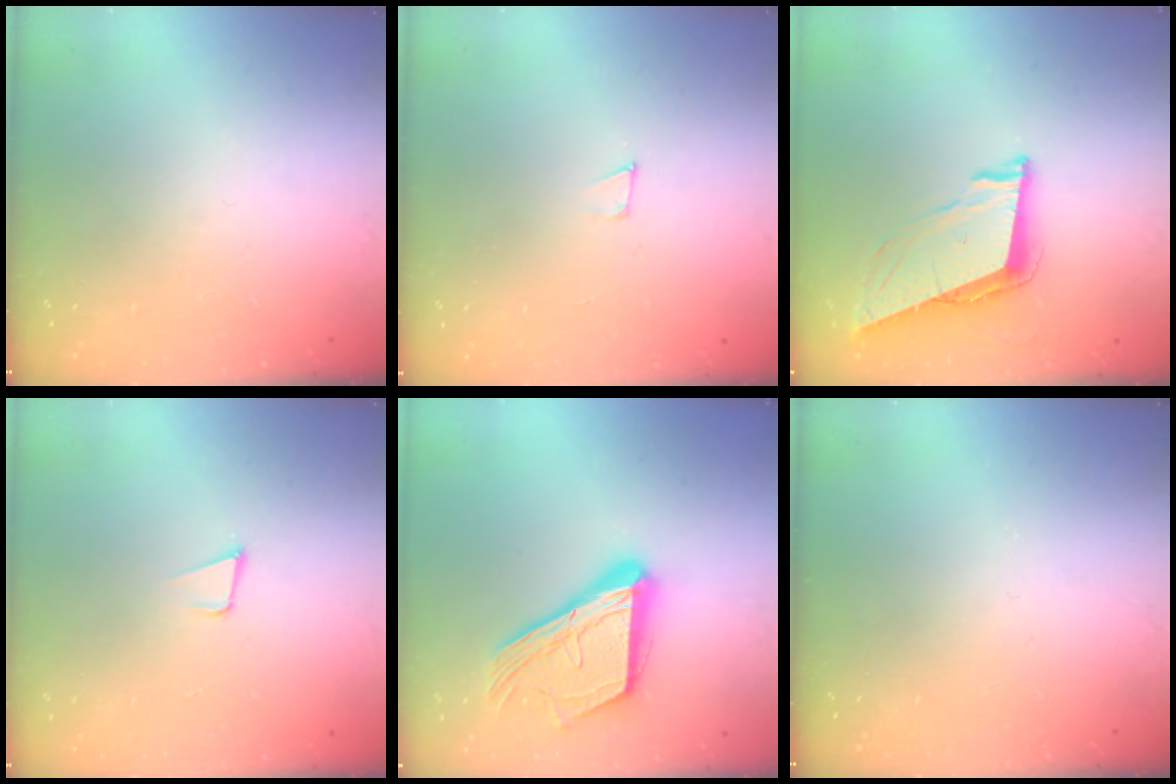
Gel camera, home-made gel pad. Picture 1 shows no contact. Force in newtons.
{"total": 3.2, "press": 3.2, "slide": 0.2}
{"total": 9.2, "press": 8.6, "slide": 3.3}
{"total": 4.1, "press": 3.1, "slide": 2.7}
{"total": 19.5, "press": 19.4, "slide": 1.6}
{"total": 0.0}